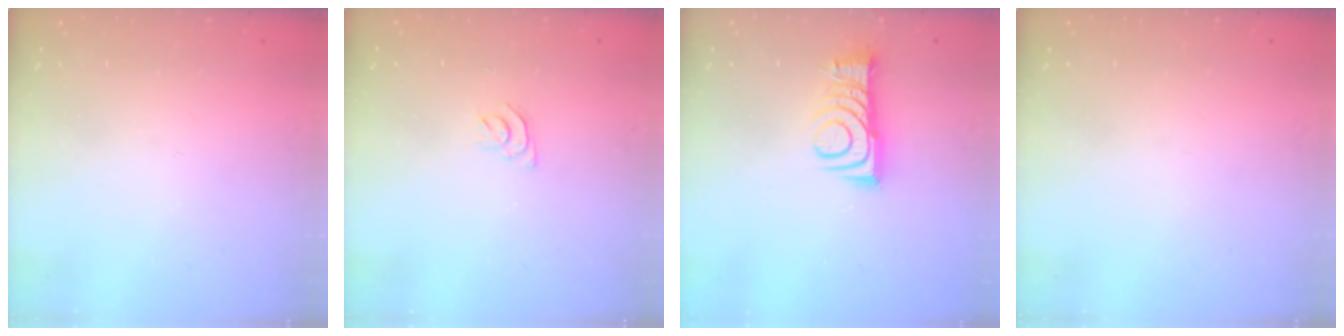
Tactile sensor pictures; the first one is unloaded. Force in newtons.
{"total": 3.4, "press": 3.4, "slide": 0.4}
{"total": 9.6, "press": 9.6, "slide": 0.2}
{"total": 0.0}